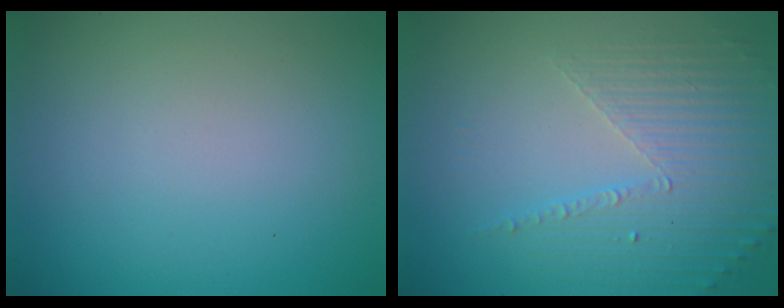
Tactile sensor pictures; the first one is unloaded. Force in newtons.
{"total": 4.8, "press": 3.2, "slide": 3.6}